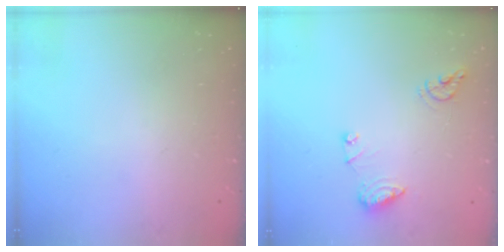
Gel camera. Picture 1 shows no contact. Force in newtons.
{"total": 8.9, "press": 8.9, "slide": 1.0}